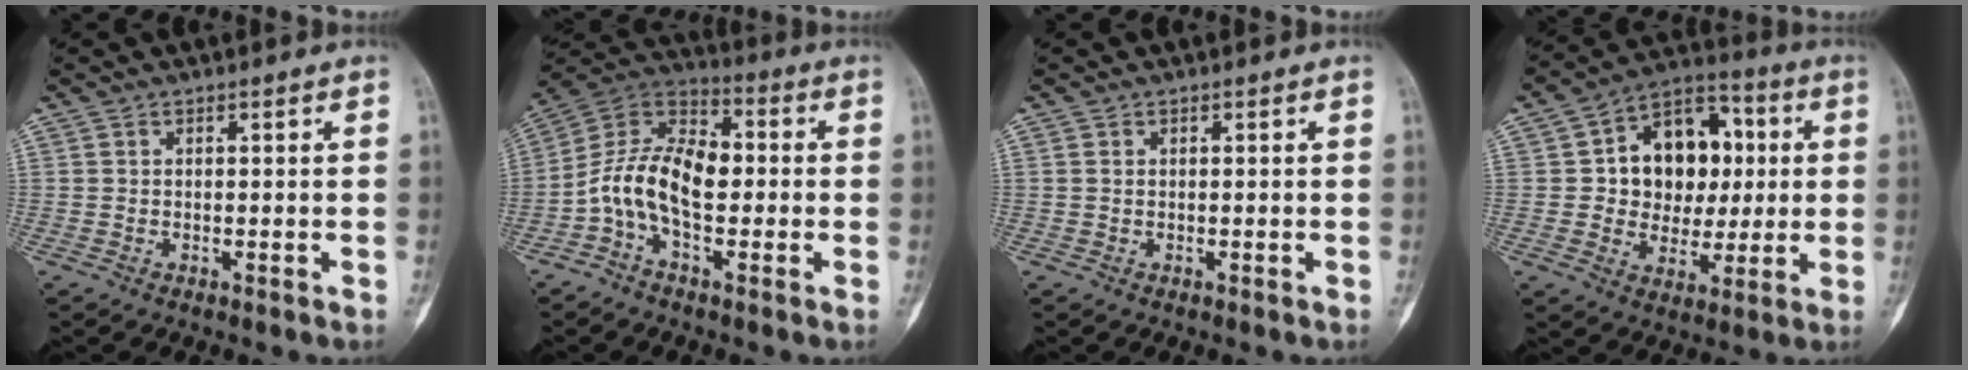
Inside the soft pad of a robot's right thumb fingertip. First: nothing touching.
{"total": 13.6, "force": [-2.0, 8.0, 10.8], "torque": [-0.185, 0.042, -0.047]}
{"total": 0.6, "force": [0.1, 0.4, 0.3], "torque": [-0.004, 0.000, 0.001]}
{"total": 16.4, "force": [2.2, 12.5, 10.3], "torque": [-0.090, 0.020, 0.035]}